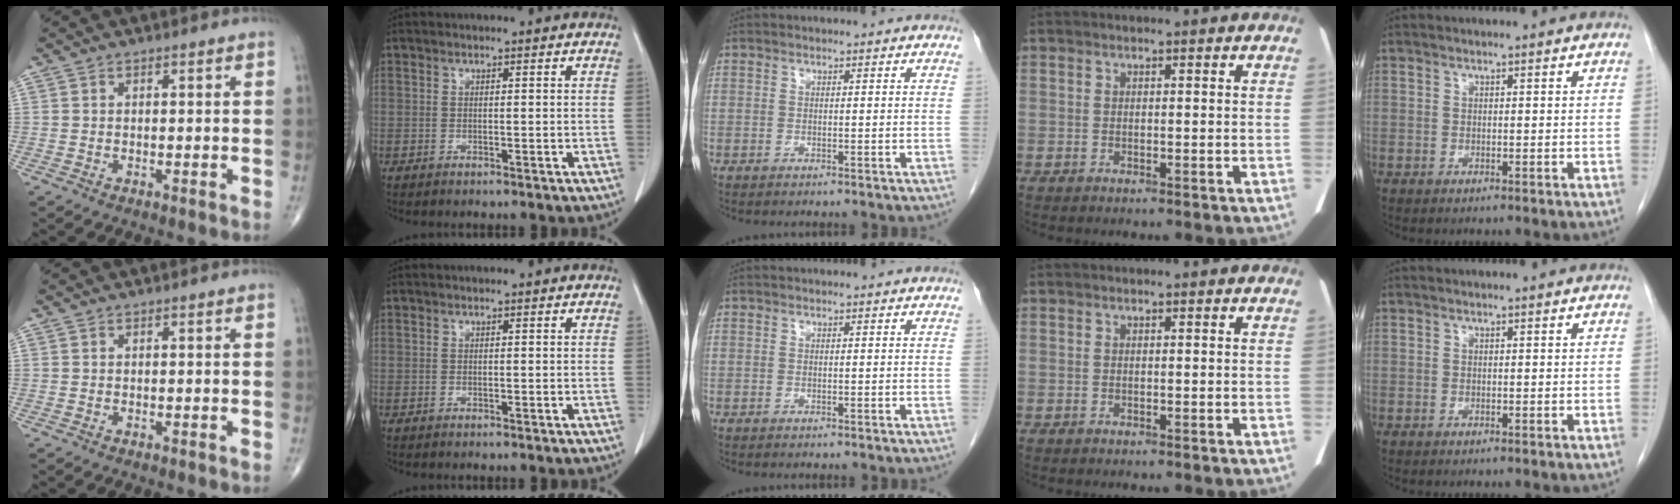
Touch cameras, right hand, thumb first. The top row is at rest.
{}